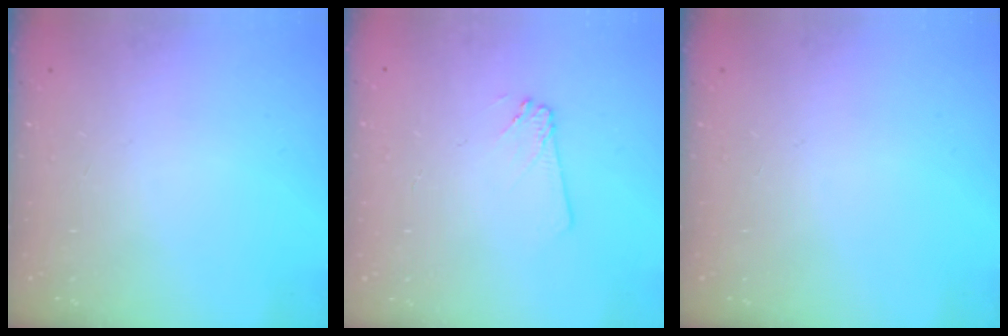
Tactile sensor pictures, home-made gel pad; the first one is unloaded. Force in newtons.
{"total": 3.0, "press": 3.0, "slide": 0.4}
{"total": 0.0}